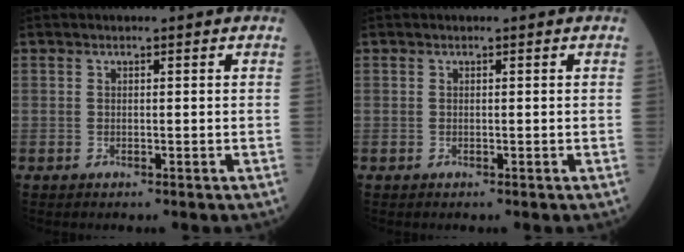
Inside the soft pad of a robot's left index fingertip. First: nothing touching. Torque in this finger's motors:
{"motor_torque": [0.03, 0.00, 0.00, 0.01]}